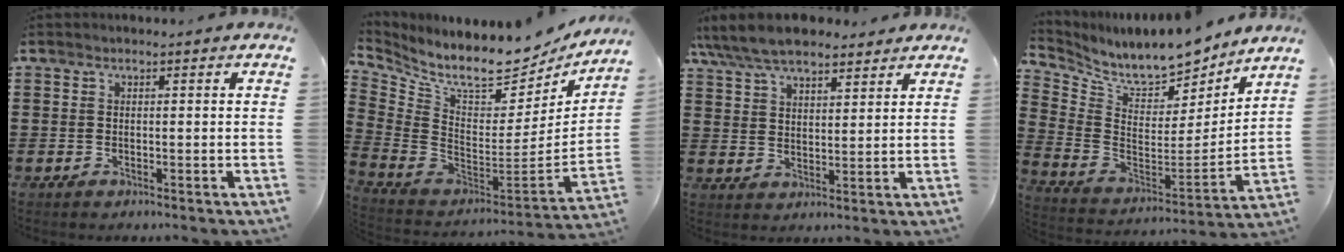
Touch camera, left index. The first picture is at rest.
{"total": 9.0, "force": [8.0, 1.5, 3.8], "torque": [-0.100, -0.081, 0.132]}
{"total": 8.0, "force": [6.9, 2.5, 3.0], "torque": [-0.083, -0.010, 0.130]}
{"total": 8.4, "force": [7.9, 1.6, 2.3], "torque": [-0.080, -0.070, 0.133]}